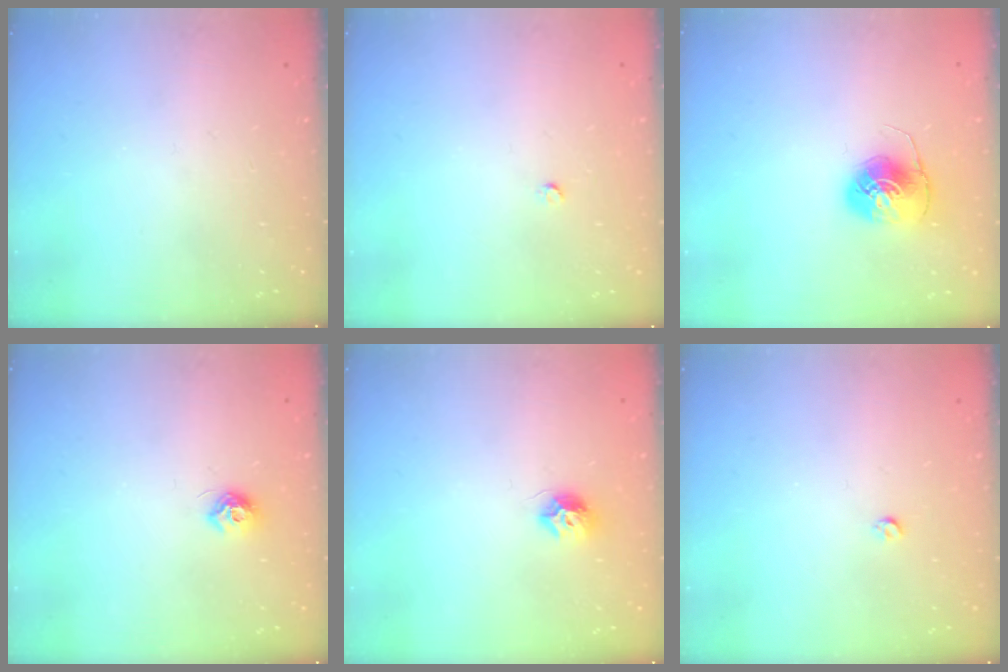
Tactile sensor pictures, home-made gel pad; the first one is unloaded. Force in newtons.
{"total": 2.2, "press": 2.2, "slide": 0.3}
{"total": 7.9, "press": 7.9, "slide": 0.3}
{"total": 7.2, "press": 7.2, "slide": 0.5}
{"total": 7.6, "press": 7.6, "slide": 0.2}
{"total": 2.8, "press": 2.8, "slide": 0.5}